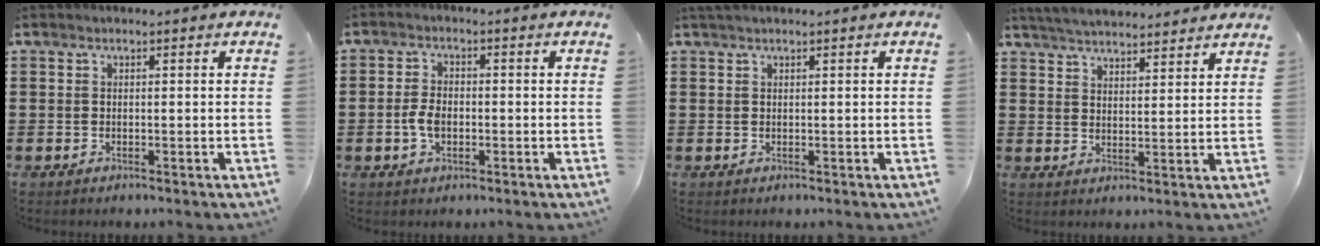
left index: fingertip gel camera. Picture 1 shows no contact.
{"total": 3.7, "force": [-0.7, 2.2, 2.9], "torque": [-0.075, -0.003, -0.020]}
{"total": 0.7, "force": [0.6, 0.1, 0.4], "torque": [-0.009, 0.001, 0.011]}
{"total": 4.3, "force": [4.2, 0.0, 0.7], "torque": [-0.028, -0.015, 0.077]}